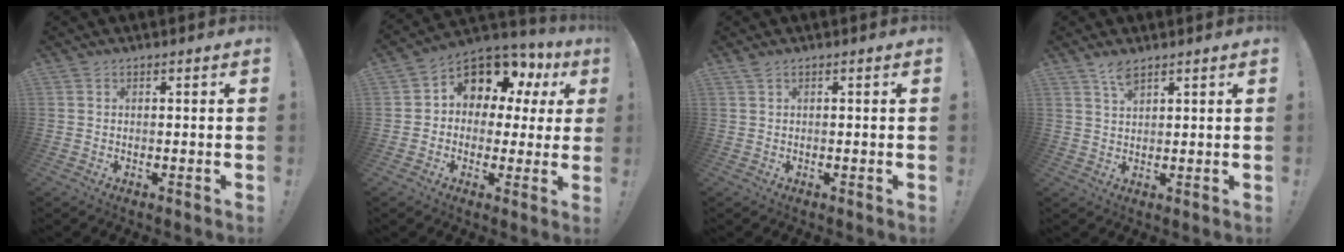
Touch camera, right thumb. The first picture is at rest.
{"total": 10.0, "force": [5.9, 6.6, 4.7], "torque": [-0.079, -0.053, 0.108]}
{"total": 0.9, "force": [0.8, 0.1, 0.4], "torque": [-0.011, 0.002, 0.014]}
{"total": 3.9, "force": [3.0, 1.2, 2.2], "torque": [-0.035, -0.014, 0.051]}